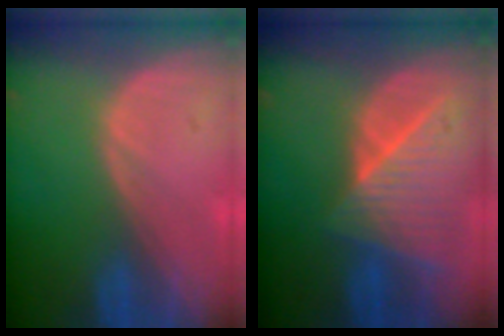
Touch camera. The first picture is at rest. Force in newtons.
{"total": 8.5, "press": 7.6, "slide": 3.7}